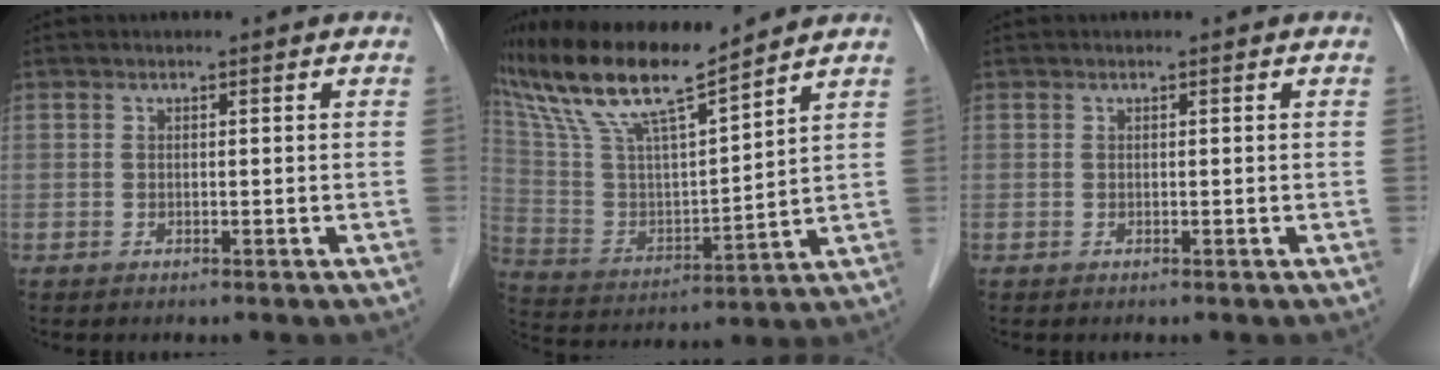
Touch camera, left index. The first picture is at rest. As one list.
[{"total": 17.9, "force": [14.4, 1.6, 10.5], "torque": [-0.205, 0.012, 0.272]}, {"total": 0.0}]